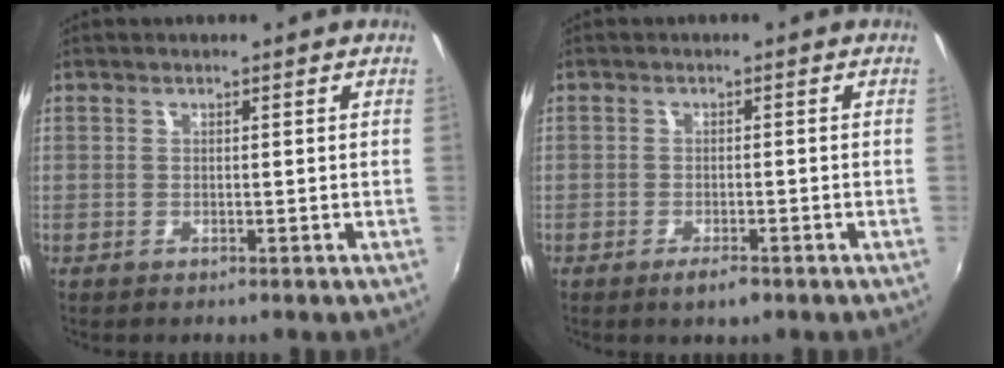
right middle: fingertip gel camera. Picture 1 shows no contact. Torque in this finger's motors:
{"motor_torque": [0.79, -1.05, 0.05, 0.02]}